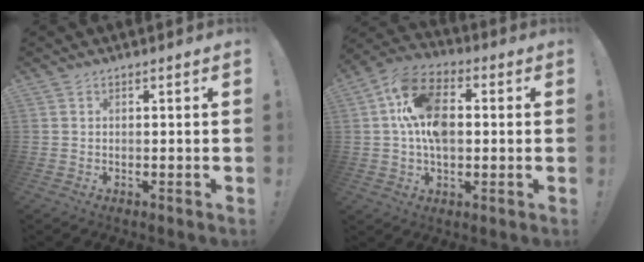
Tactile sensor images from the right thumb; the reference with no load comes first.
{"total": 16.2, "force": [1.4, 10.4, 12.3], "torque": [-0.232, 0.014, 0.025]}